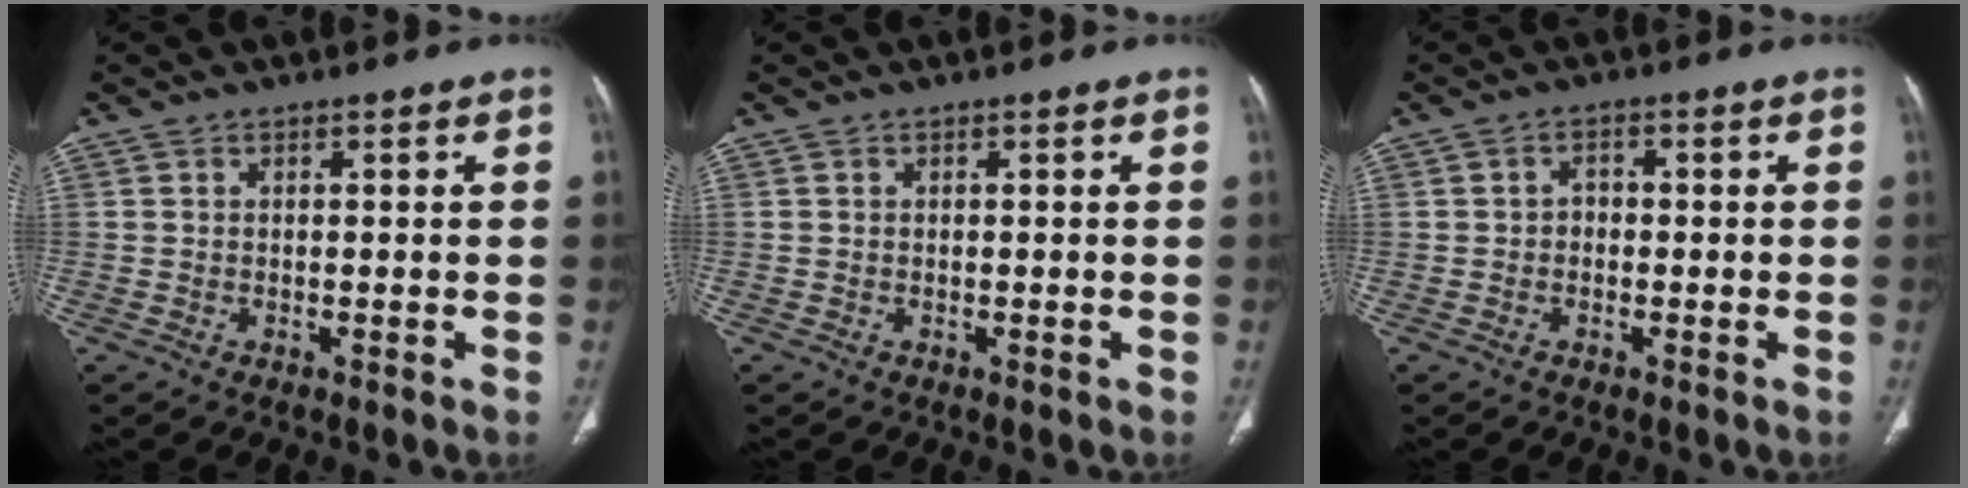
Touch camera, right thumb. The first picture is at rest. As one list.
[{"total": 0.0}, {"total": 1.9, "force": [-0.3, 1.5, 1.1], "torque": [-0.009, 0.010, -0.009]}]